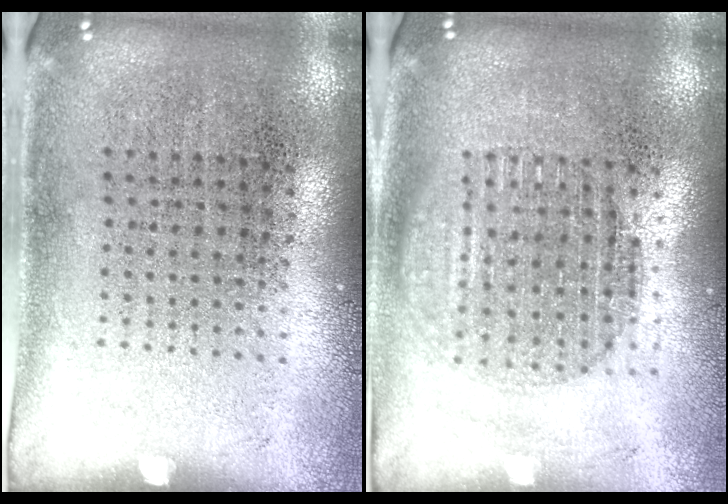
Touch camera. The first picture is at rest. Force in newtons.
{"total": 1.7, "press": 1.5, "slide": 0.9}